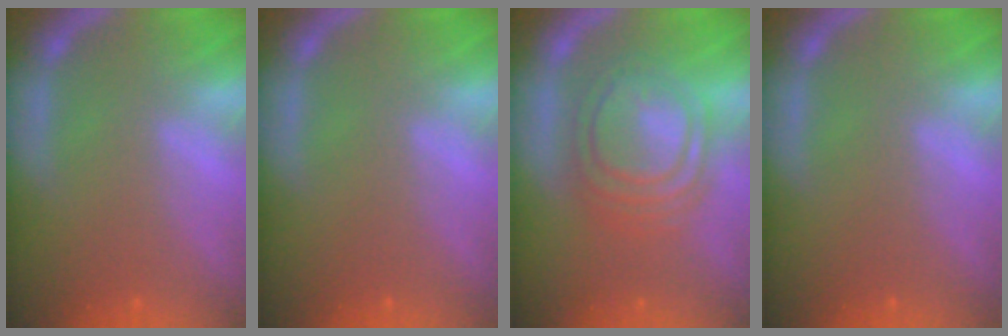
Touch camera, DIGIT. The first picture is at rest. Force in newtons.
{"total": 0.0}
{"total": 8.6}
{"total": 0.0}